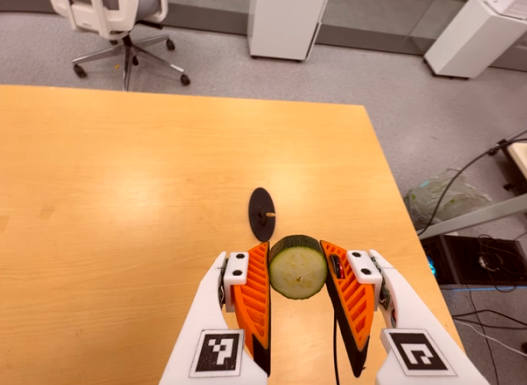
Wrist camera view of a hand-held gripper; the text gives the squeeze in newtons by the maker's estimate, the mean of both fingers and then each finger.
{"total": 8.6, "left": 8.0, "right": 9.2}